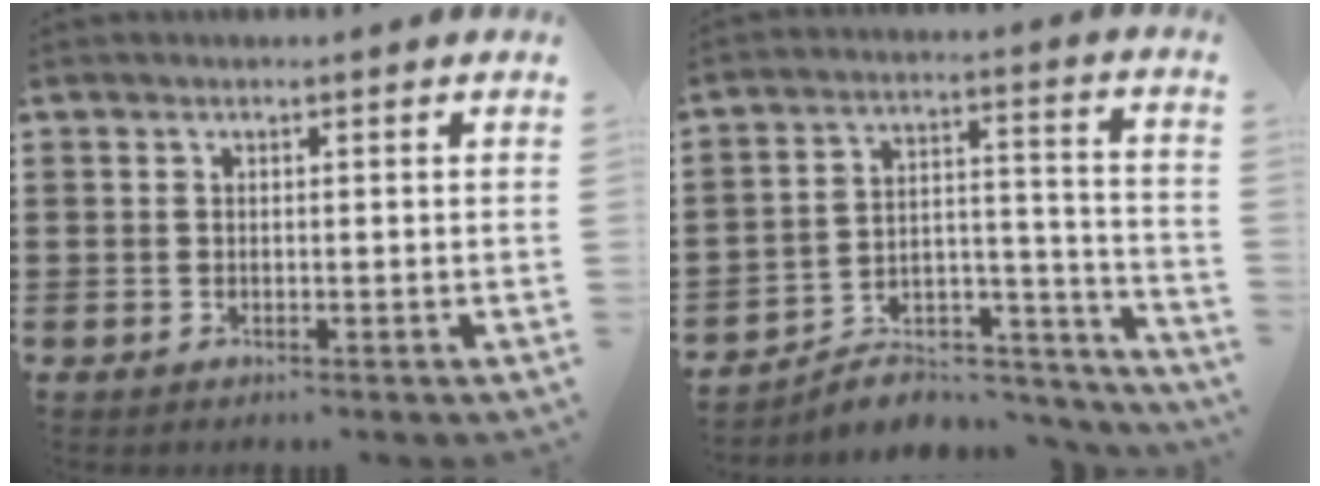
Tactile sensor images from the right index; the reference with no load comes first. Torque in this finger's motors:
{"motor_torque": [-0.12, 0.08, 0.34, 0.03]}